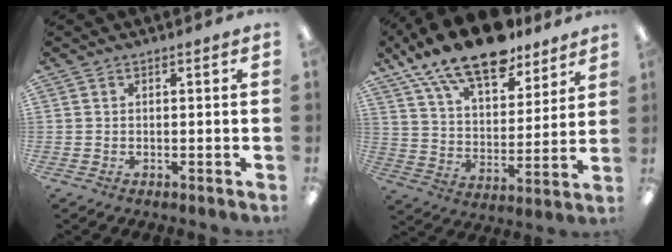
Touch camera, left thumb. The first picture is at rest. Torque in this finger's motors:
{"motor_torque": [1.77, 0.75, 1.84, -0.93, 0.45]}